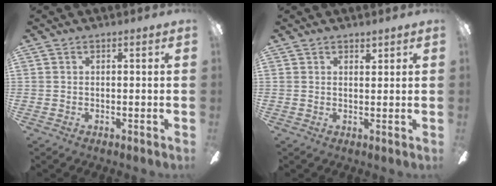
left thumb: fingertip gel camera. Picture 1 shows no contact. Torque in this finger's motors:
{"motor_torque": [0.31, -0.04, -0.26, -0.23, -0.01]}